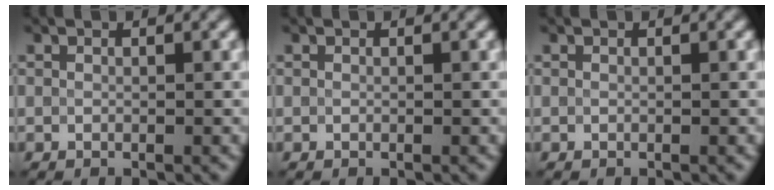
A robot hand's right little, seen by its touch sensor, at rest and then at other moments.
{"total": 0.0}
{"total": 0.0}